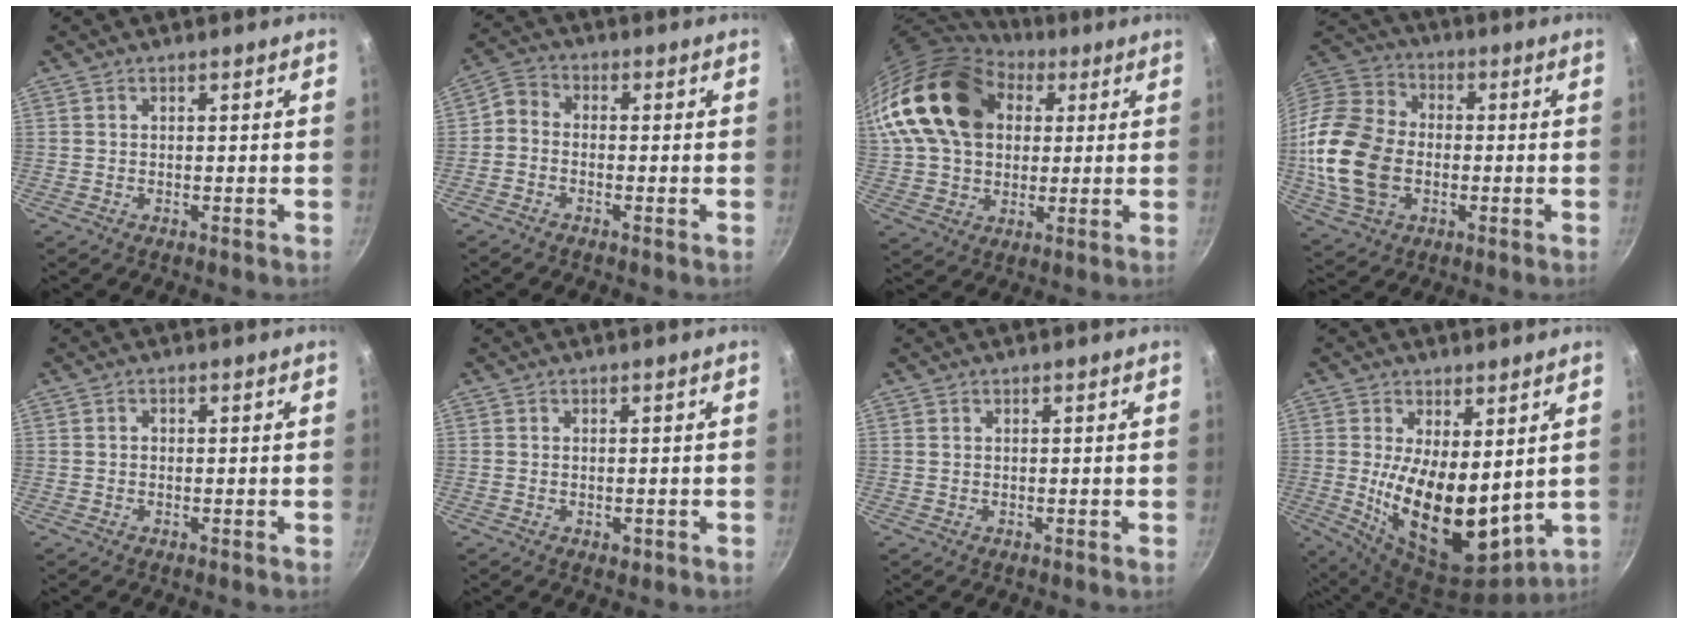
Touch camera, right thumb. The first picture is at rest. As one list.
[{"total": 3.5, "force": [-1.6, 2.5, 1.8], "torque": [-0.042, 0.031, -0.046]}, {"total": 21.9, "force": [6.6, 15.7, 13.8], "torque": [-0.230, 0.010, 0.113]}, {"total": 18.9, "force": [-2.7, 13.7, 12.8], "torque": [-0.236, 0.026, -0.051]}, {"total": 0.7, "force": [0.0, 0.6, 0.2], "torque": [-0.004, 0.004, -0.001]}, {"total": 1.4, "force": [-0.4, 0.9, 1.0], "torque": [-0.012, -0.001, -0.006]}, {"total": 0.0}, {"total": 16.8, "force": [1.4, 8.4, 14.5], "torque": [-0.233, -0.043, 0.043]}]